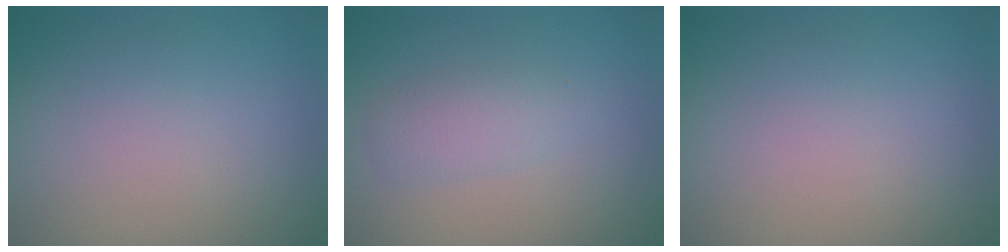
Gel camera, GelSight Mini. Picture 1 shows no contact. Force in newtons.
{"total": 2.3, "press": 2.3, "slide": 0.1}
{"total": 0.0}